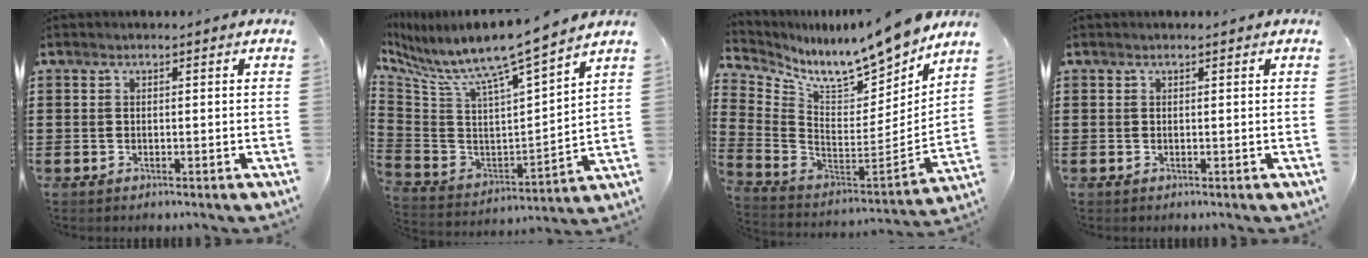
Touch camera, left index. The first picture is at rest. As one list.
[{"total": 7.7, "force": [6.8, -0.8, 3.5], "torque": [-0.102, -0.071, 0.103]}, {"total": 10.0, "force": [9.3, 0.7, 3.7], "torque": [-0.090, -0.090, 0.151]}, {"total": 0.0}]